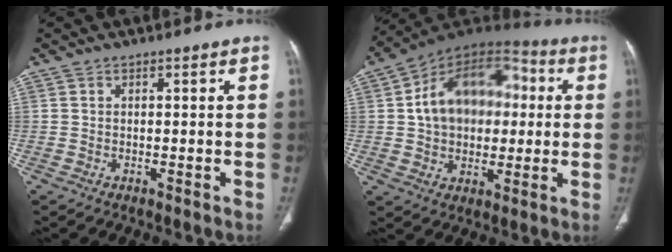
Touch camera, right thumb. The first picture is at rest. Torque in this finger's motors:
{"motor_torque": [2.34, 2.67, 1.17, -0.30, 0.18]}